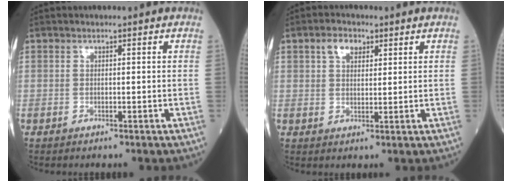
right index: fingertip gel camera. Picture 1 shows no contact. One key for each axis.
{"total": 3.6, "fx": 2.0, "fy": 2.2, "fz": 2.1, "tx": -0.041, "ty": 0.011, "tz": 0.039}